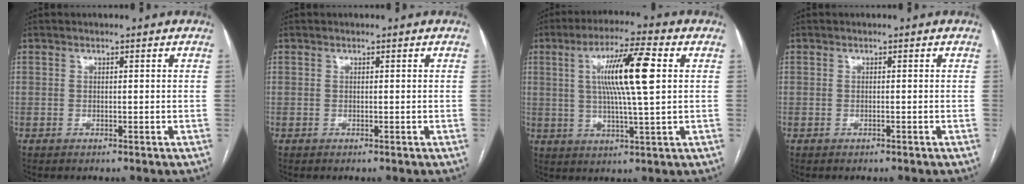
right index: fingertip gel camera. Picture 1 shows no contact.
{"total": 0.0}
{"total": 11.9, "force": [2.5, 0.5, 11.7], "torque": [-0.208, 0.007, 0.043]}
{"total": 0.0}